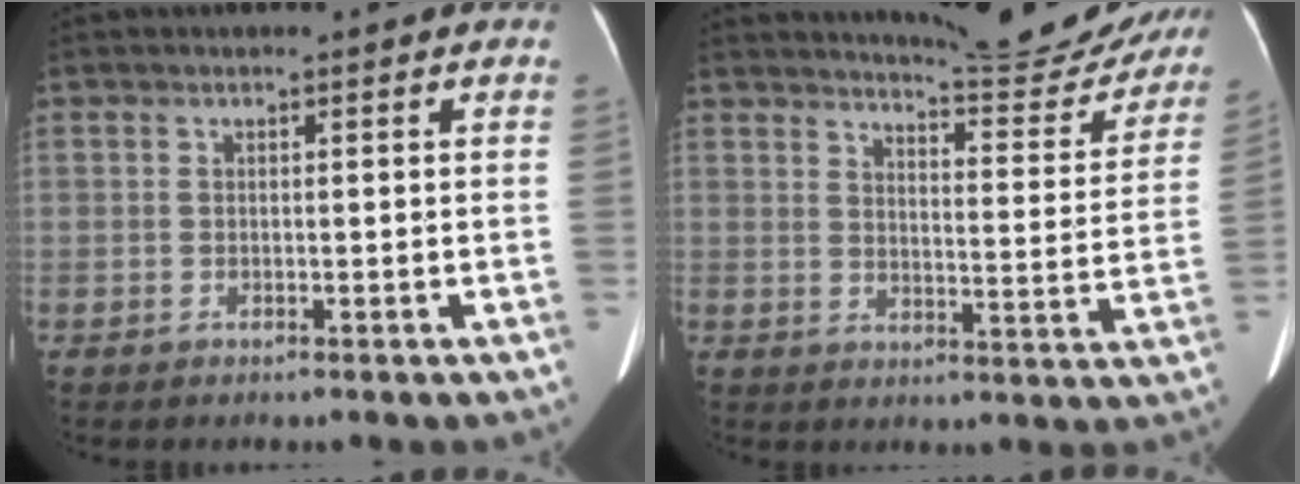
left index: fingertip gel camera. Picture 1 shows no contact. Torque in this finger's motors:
{"motor_torque": [-0.12, -1.64, -0.07, 0.00]}